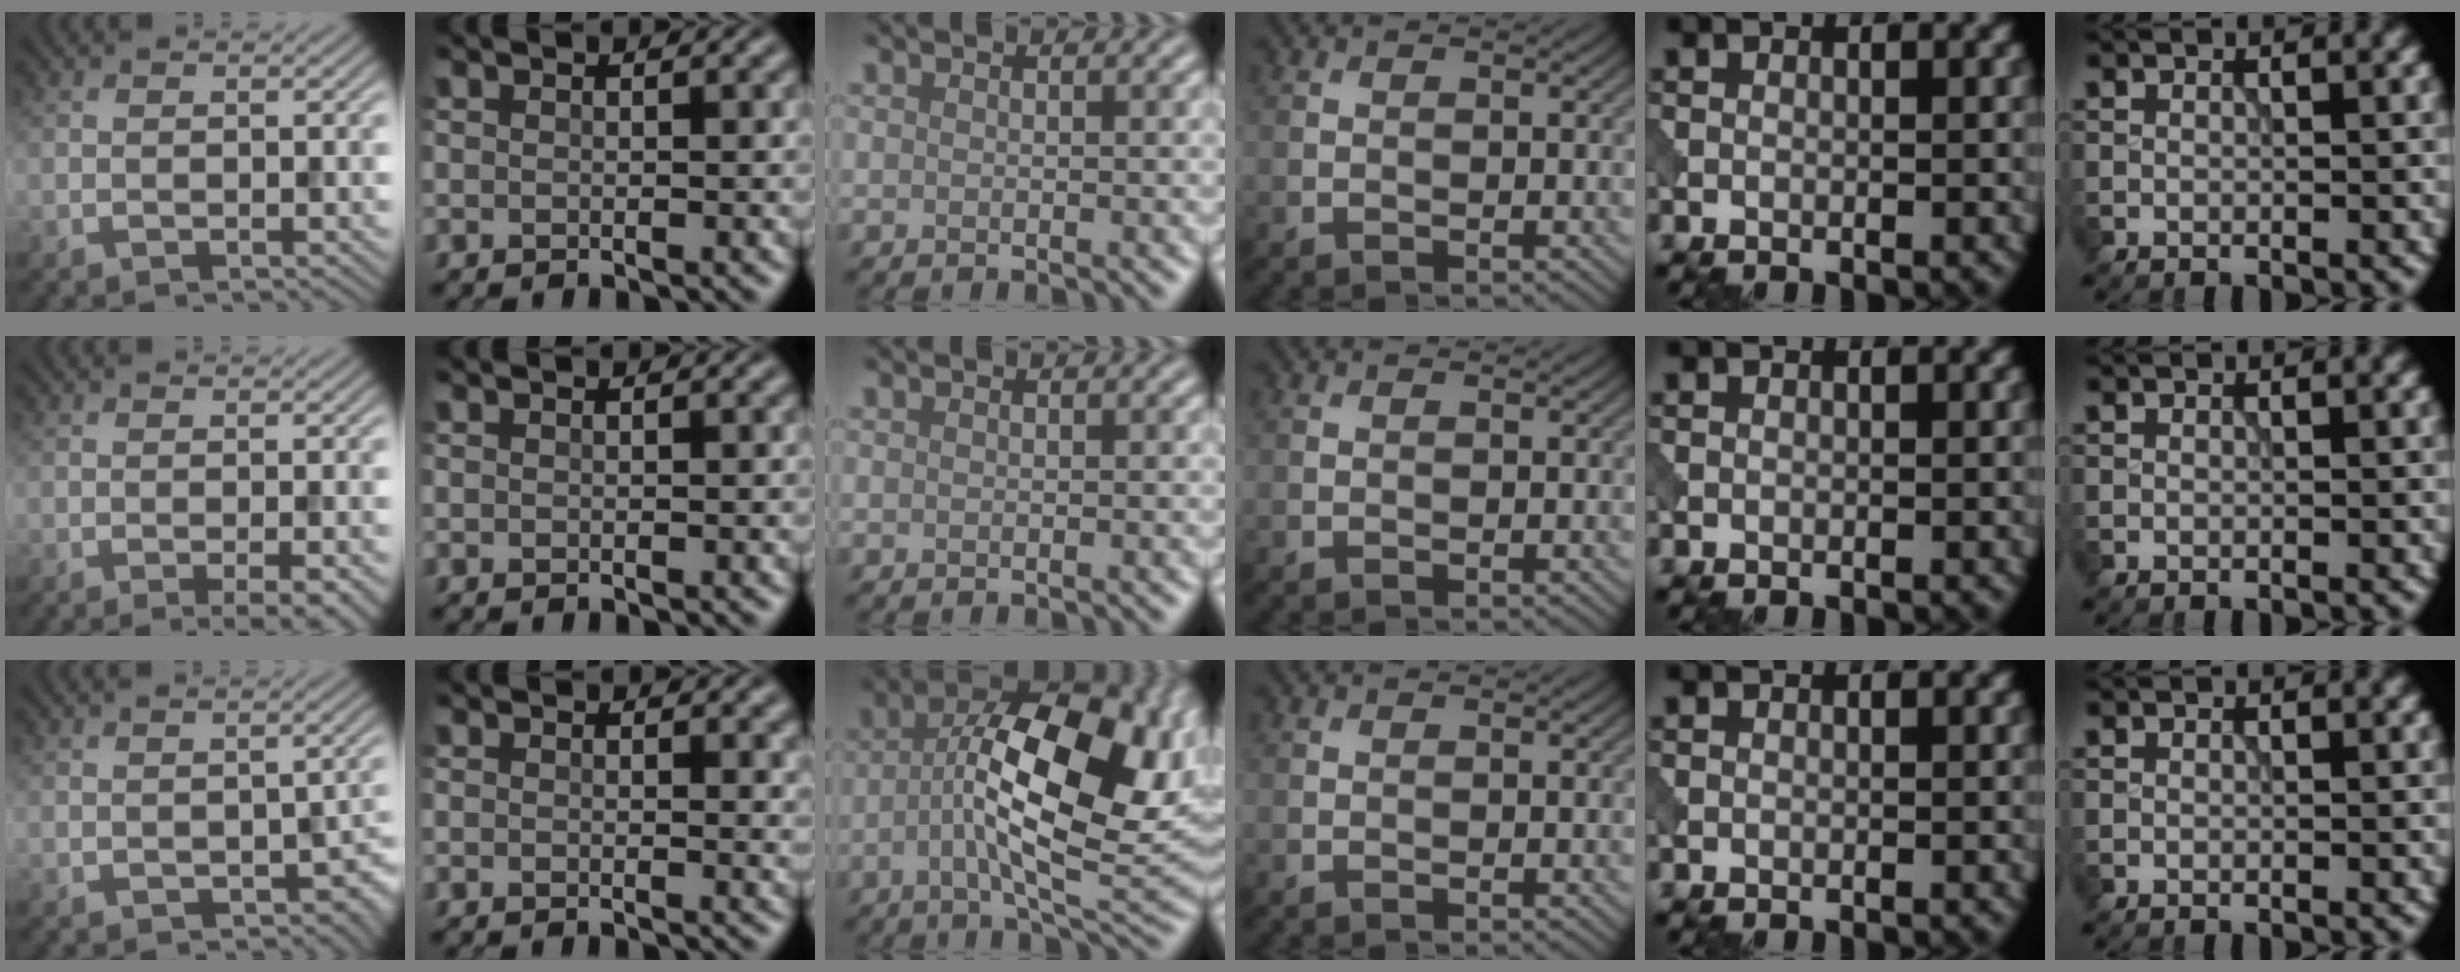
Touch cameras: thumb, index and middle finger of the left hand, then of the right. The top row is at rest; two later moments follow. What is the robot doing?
{"motion": "pour", "object": "beaker"}